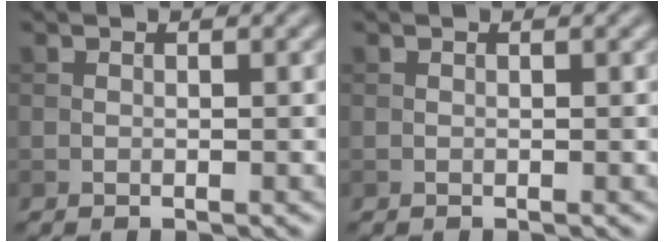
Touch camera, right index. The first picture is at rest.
{"total": 0.0}